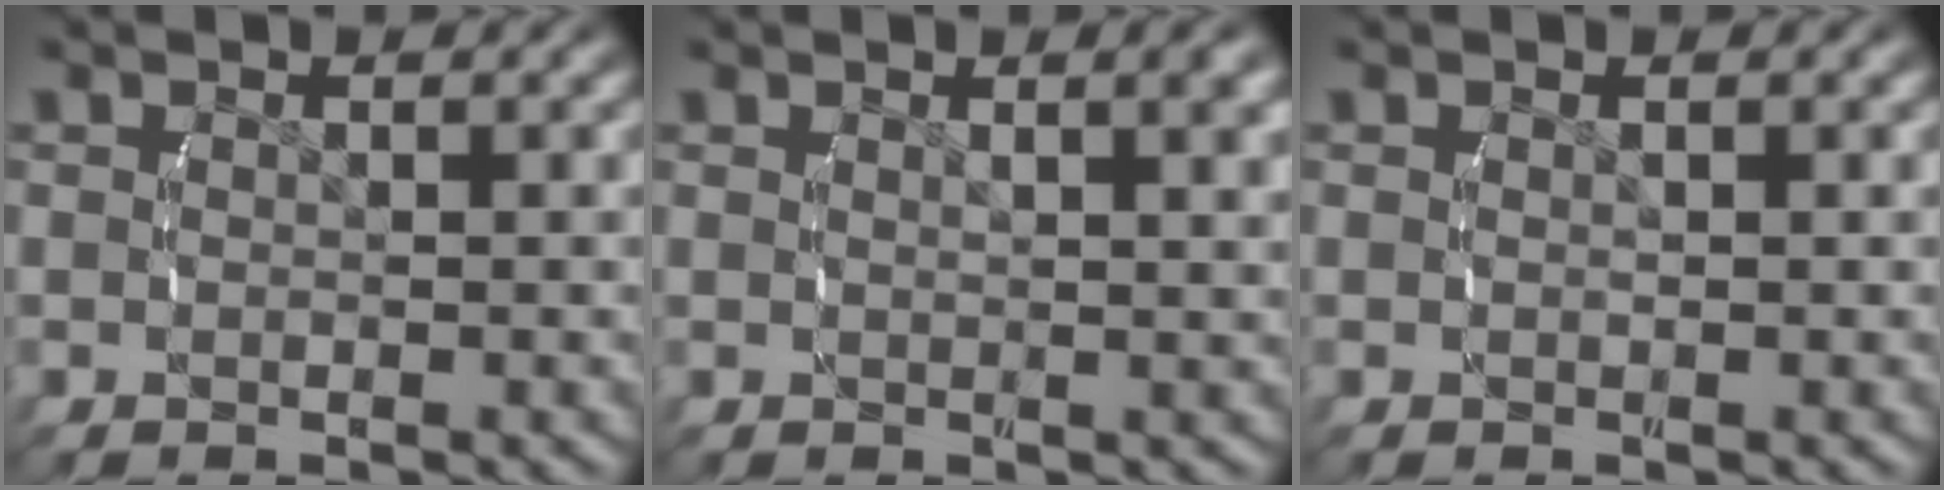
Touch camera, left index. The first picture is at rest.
{"total": 2.2, "force": [1.2, -0.3, 1.9], "torque": [-0.017, 0.004, 0.024]}
{"total": 0.0}